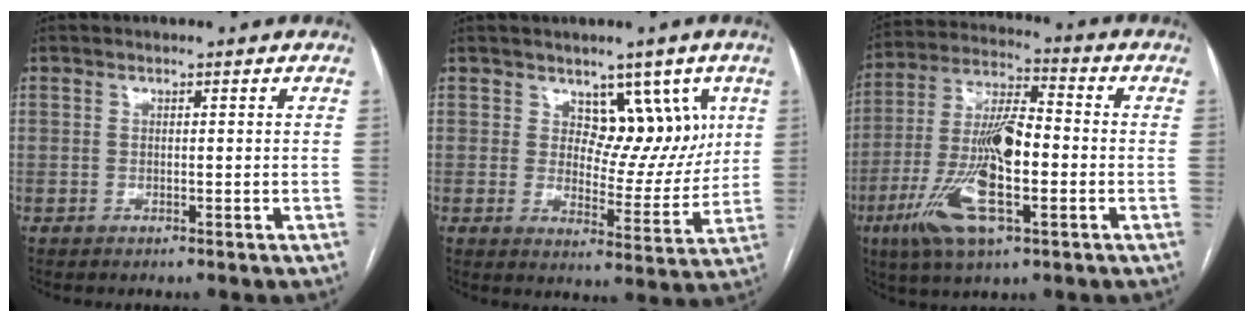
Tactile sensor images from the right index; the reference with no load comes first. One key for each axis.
{"total": 8.2, "fx": 4.0, "fy": 4.9, "fz": 5.3, "tx": -0.050, "ty": 0.000, "tz": 0.064}
{"total": 15.8, "fx": -4.4, "fy": 3.6, "fz": 14.8, "tx": -0.301, "ty": -0.005, "tz": -0.079}